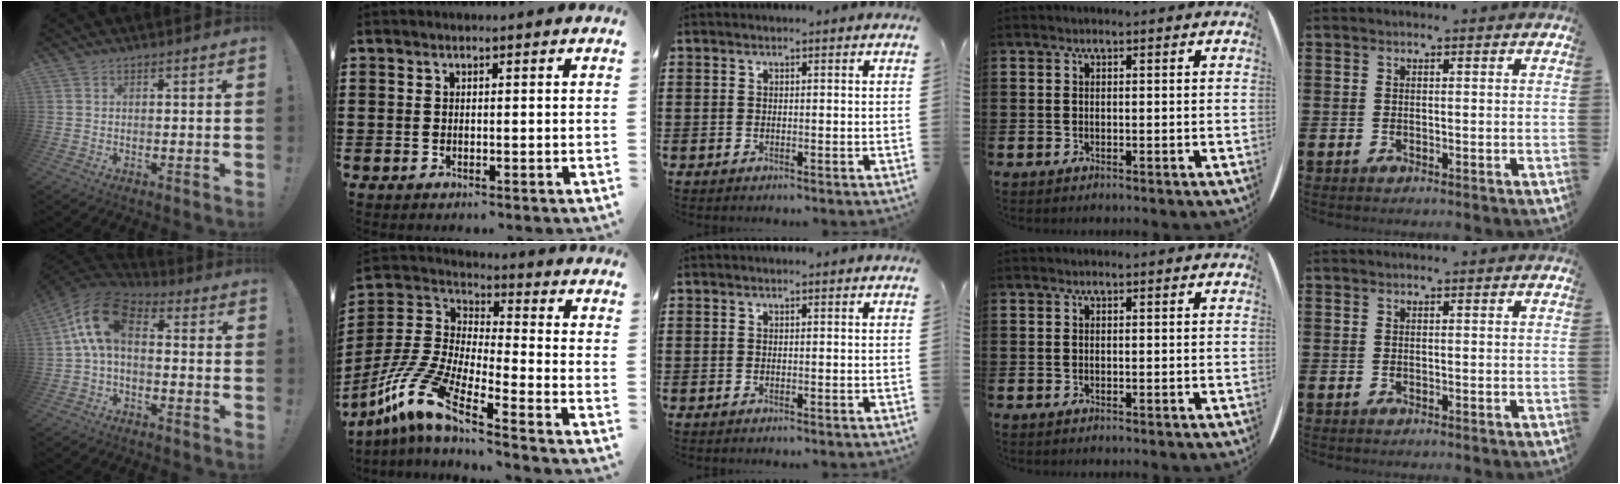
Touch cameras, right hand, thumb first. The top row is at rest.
{"thumb": {"total": 12.0, "force": [2.4, 7.2, 9.3], "torque": [-0.175, 0.005, 0.044]}, "index": {"total": 10.2, "force": [-7.9, 1.4, 6.3], "torque": [-0.177, -0.019, -0.174]}}